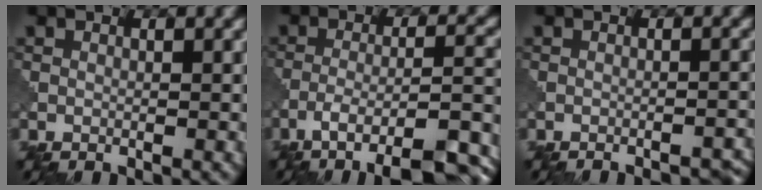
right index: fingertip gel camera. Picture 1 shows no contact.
{"total": 11.4, "force": [-8.3, 2.4, 7.5], "torque": [-0.098, 0.003, -0.113]}
{"total": 3.6, "force": [-3.3, 0.7, 1.3], "torque": [-0.011, 0.013, -0.038]}